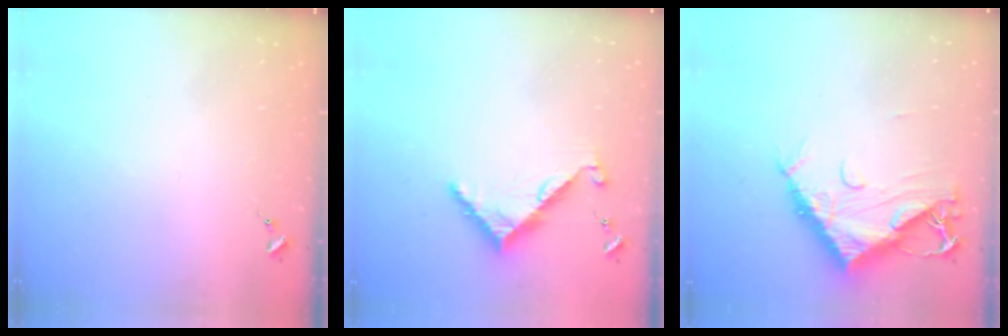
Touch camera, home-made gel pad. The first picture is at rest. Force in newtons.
{"total": 7.8, "press": 7.8, "slide": 0.1}
{"total": 13.4, "press": 13.3, "slide": 1.5}